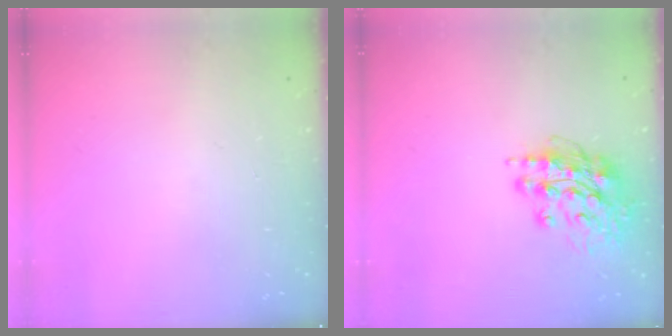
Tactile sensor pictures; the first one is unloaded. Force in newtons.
{"total": 15.0, "press": 14.9, "slide": 1.6}